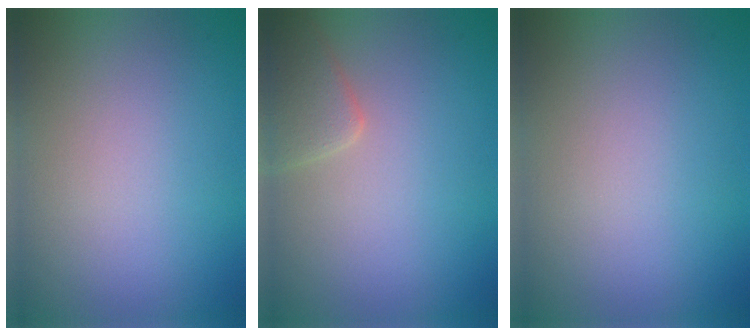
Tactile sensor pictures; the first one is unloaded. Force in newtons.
{"total": 2.4, "press": 2.4, "slide": 0.1}
{"total": 0.0}